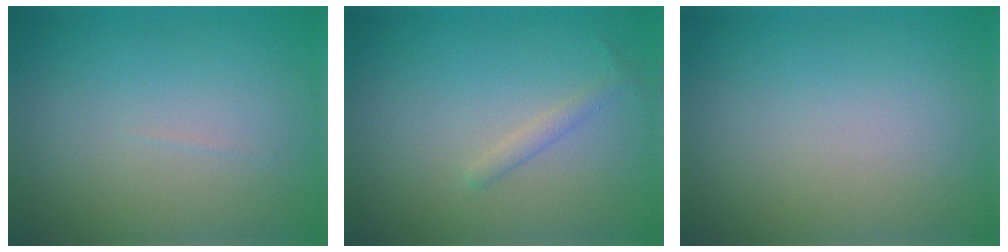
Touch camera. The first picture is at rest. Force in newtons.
{"total": 1.1, "press": 1.1, "slide": 0.1}
{"total": 0.0}